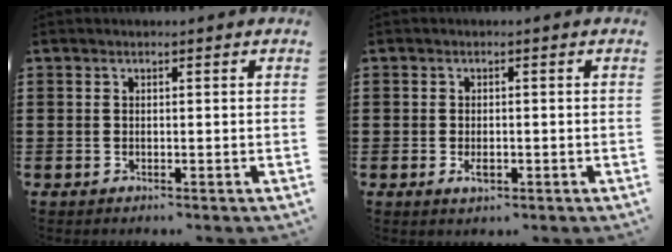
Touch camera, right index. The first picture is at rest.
{"total": 1.8, "force": [-0.5, 0.9, 1.4], "torque": [-0.027, -0.001, -0.009]}